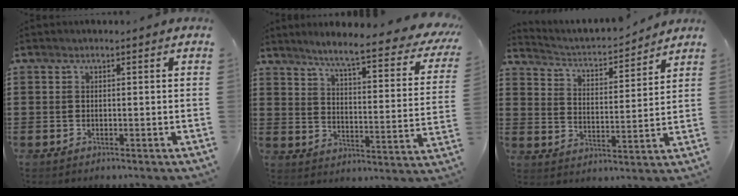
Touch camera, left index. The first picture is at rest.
{"total": 6.6, "force": [5.1, -0.2, 4.1], "torque": [-0.083, -0.047, 0.075]}
{"total": 2.8, "force": [2.7, 0.3, 0.7], "torque": [-0.031, -0.029, 0.036]}